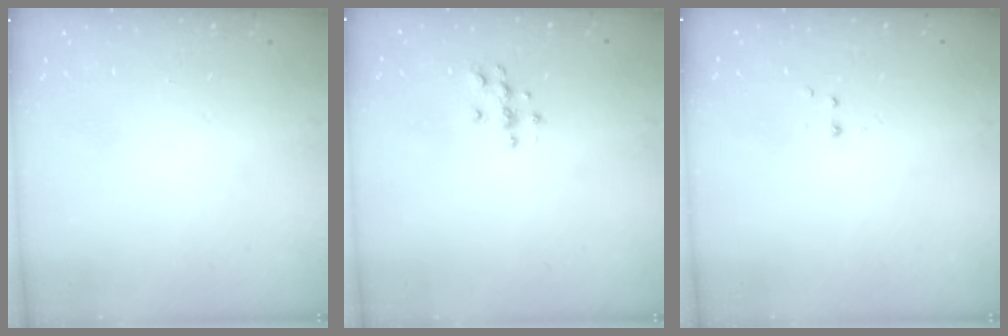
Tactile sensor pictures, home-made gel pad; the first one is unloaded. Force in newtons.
{"total": 3.8, "press": 3.8, "slide": 0.4}
{"total": 2.2, "press": 1.9, "slide": 1.2}